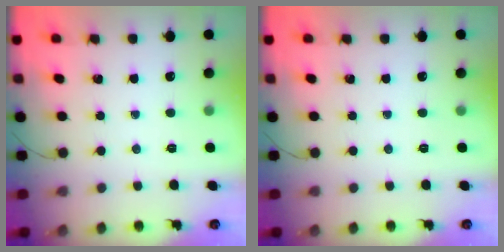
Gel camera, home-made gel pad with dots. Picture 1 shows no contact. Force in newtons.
{"total": 0.0}